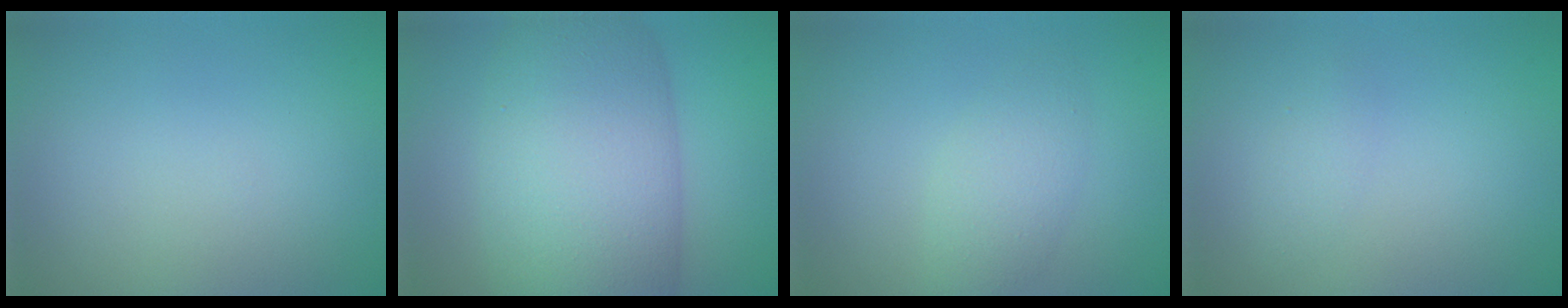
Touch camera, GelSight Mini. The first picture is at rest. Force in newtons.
{"total": 11.6, "press": 11.6, "slide": 0.5}
{"total": 2.4, "press": 2.4, "slide": 0.1}
{"total": 1.0, "press": 1.0, "slide": 0.1}